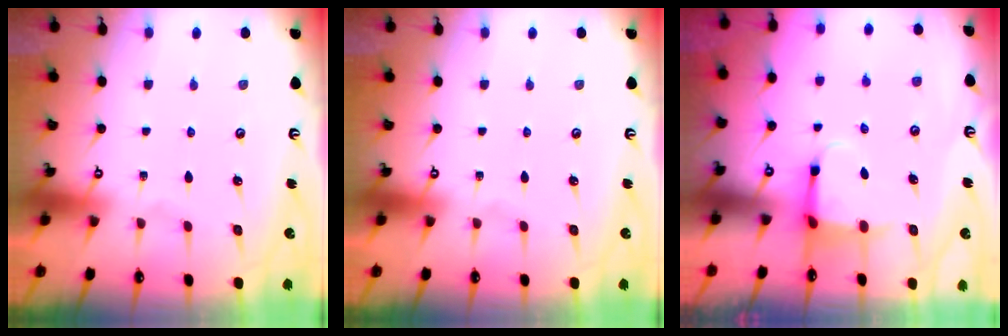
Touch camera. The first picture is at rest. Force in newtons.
{"total": 0.0}
{"total": 3.8, "press": 3.6, "slide": 1.0}